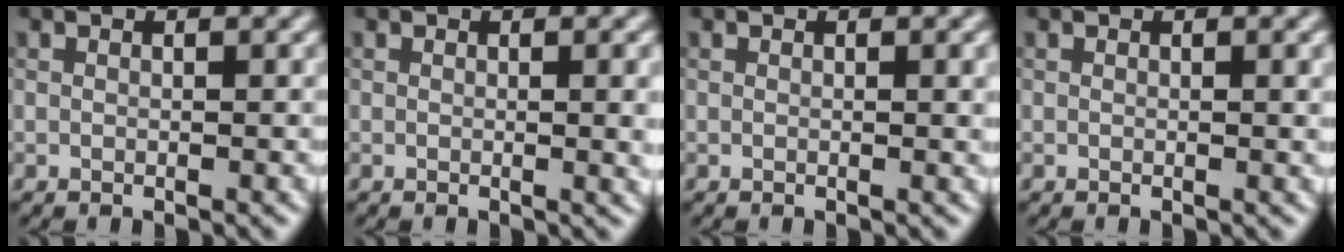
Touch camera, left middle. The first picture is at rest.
{"total": 2.7, "force": [0.2, 0.9, 2.6], "torque": [-0.019, 0.006, 0.007]}
{"total": 1.6, "force": [0.3, 0.6, 1.4], "torque": [-0.012, 0.006, 0.004]}
{"total": 1.2, "force": [0.3, 0.5, 1.1], "torque": [-0.010, 0.005, 0.003]}